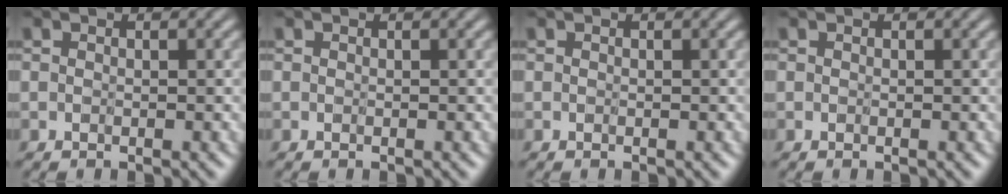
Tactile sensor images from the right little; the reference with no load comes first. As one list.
[{"total": 0.0}, {"total": 0.0}, {"total": 0.0}]